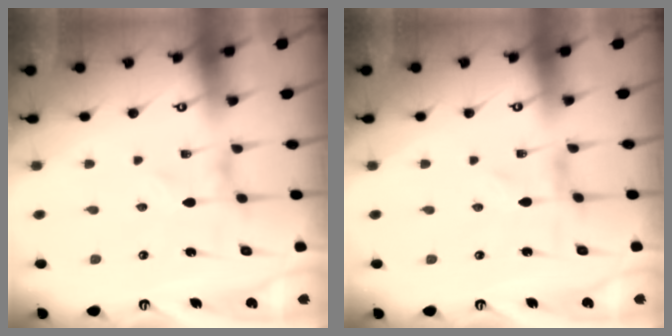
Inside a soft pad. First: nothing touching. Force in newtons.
{"total": 0.0}